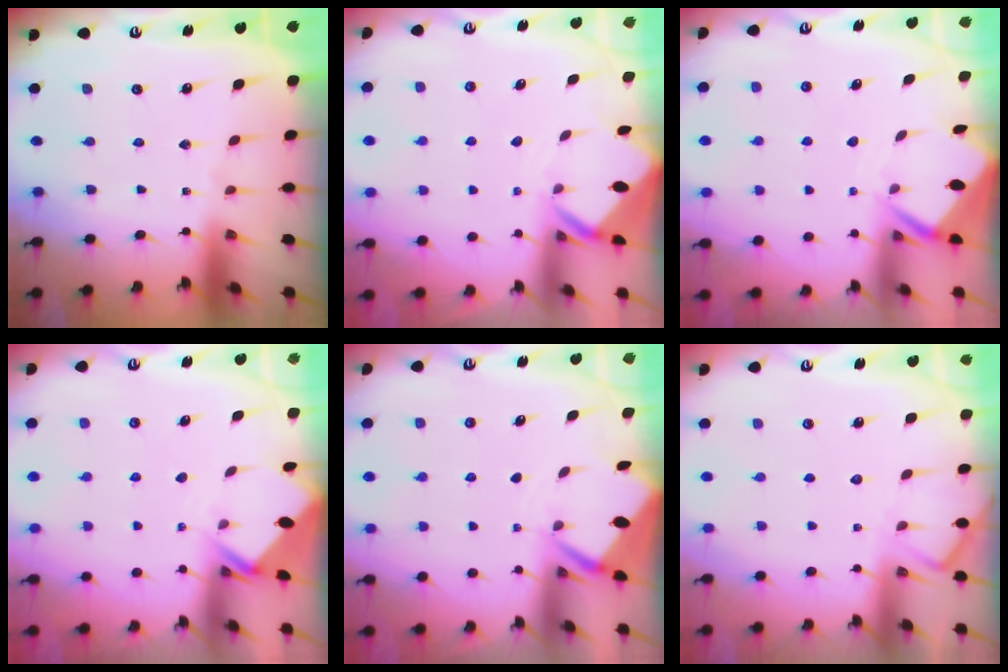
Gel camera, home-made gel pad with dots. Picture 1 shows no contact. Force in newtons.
{"total": 3.2, "press": 3.2, "slide": 0.1}
{"total": 2.8, "press": 2.8, "slide": 0.1}
{"total": 2.8, "press": 2.8, "slide": 0.2}
{"total": 2.8, "press": 2.8, "slide": 0.3}
{"total": 6.0, "press": 6.0, "slide": 0.8}